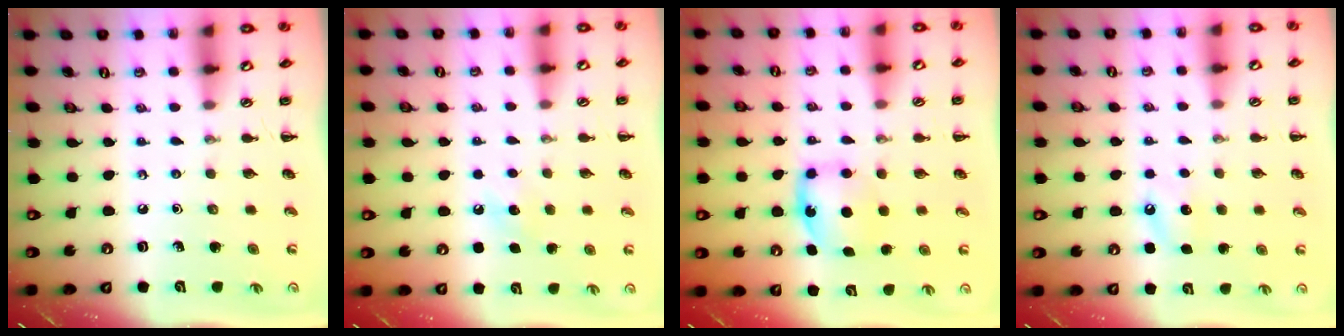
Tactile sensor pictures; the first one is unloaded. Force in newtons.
{"total": 5.7, "press": 5.6, "slide": 1.3}
{"total": 6.2, "press": 6.2, "slide": 0.8}
{"total": 6.0, "press": 5.7, "slide": 1.6}